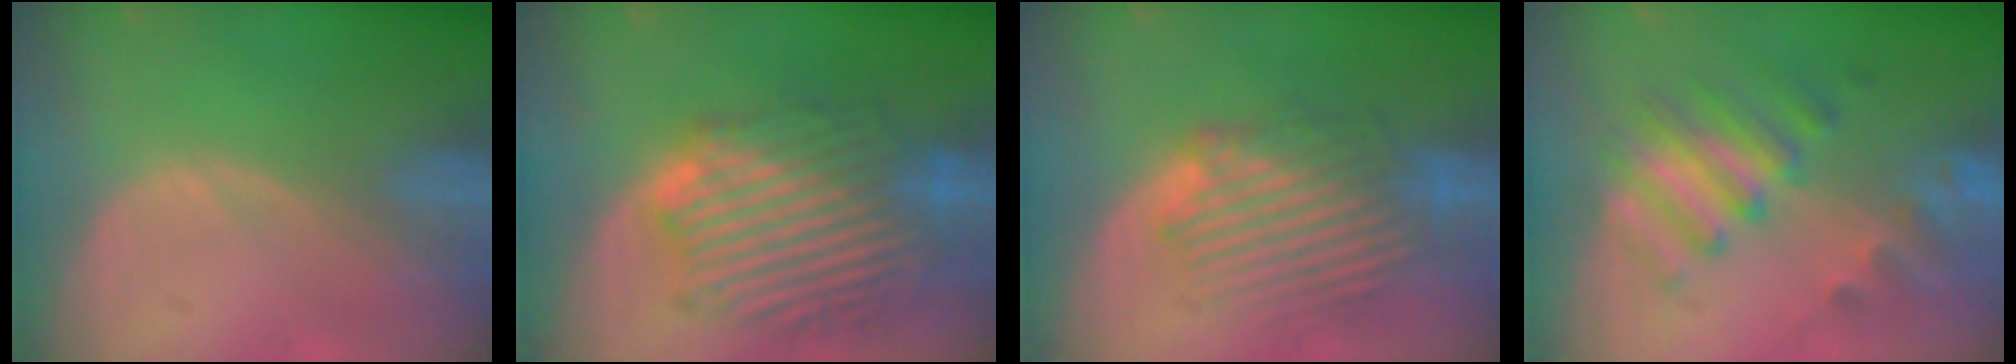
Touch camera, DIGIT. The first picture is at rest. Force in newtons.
{"total": 12.7, "press": 12.6, "slide": 1.1}
{"total": 8.9, "press": 8.5, "slide": 2.7}
{"total": 7.6, "press": 7.4, "slide": 1.6}